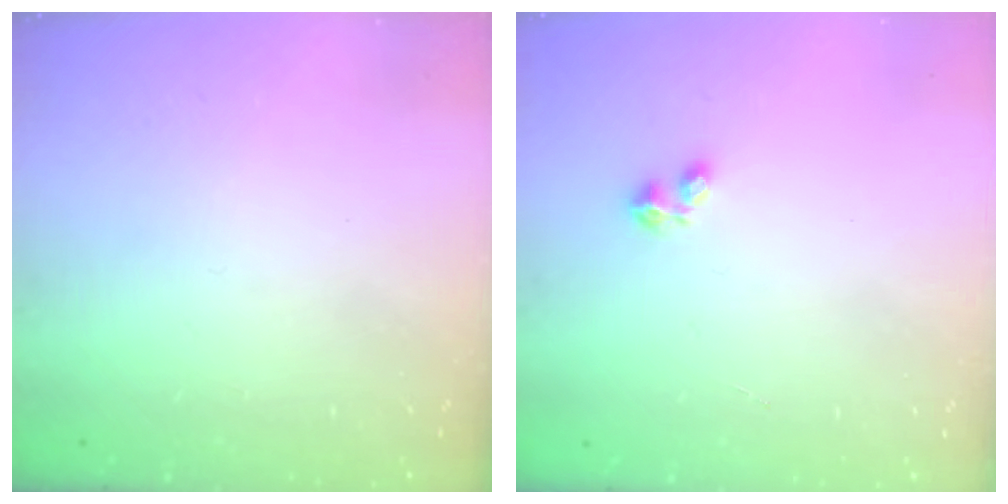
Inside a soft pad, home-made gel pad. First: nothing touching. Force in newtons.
{"total": 1.5, "press": 1.5, "slide": 0.3}